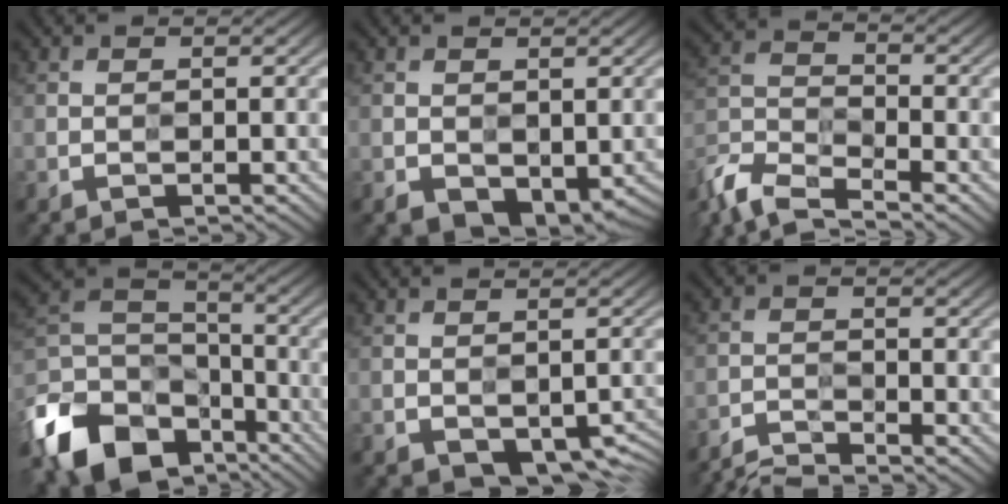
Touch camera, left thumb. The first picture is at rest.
{"total": 3.7, "force": [-1.1, 2.3, 2.7], "torque": [-0.047, -0.013, -0.015]}
{"total": 9.7, "force": [-7.8, 2.6, 5.0], "torque": [-0.114, -0.019, -0.163]}
{"total": 15.4, "force": [-9.6, 9.3, 7.6], "torque": [-0.220, -0.032, -0.175]}
{"total": 6.6, "force": [-3.2, 3.6, 4.5], "torque": [-0.061, -0.021, -0.031]}
{"total": 4.2, "force": [-4.0, 0.4, 1.2], "torque": [-0.025, -0.003, -0.085]}